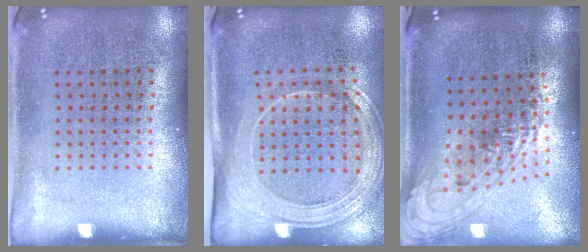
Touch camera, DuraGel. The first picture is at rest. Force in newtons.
{"total": 2.2, "press": 1.8, "slide": 1.1}
{"total": 1.7, "press": 1.3, "slide": 1.0}